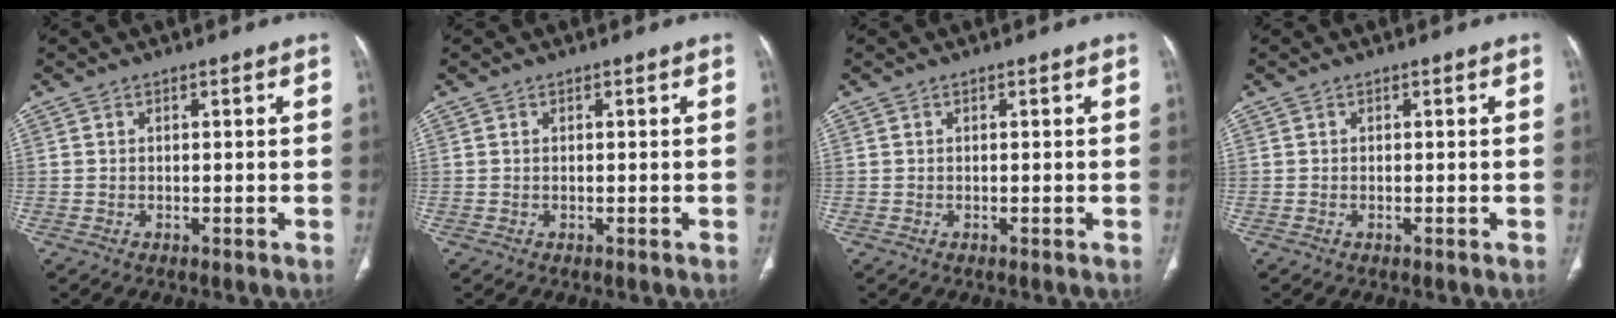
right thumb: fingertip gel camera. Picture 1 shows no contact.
{"total": 0.0}
{"total": 0.0}
{"total": 0.0}